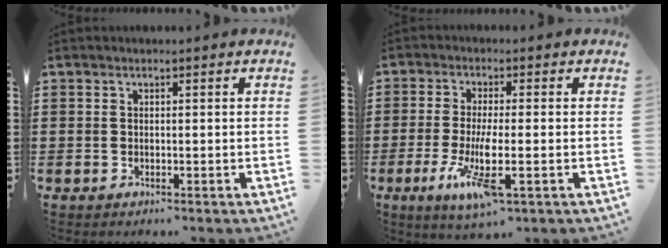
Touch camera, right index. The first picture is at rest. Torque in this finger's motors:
{"motor_torque": [1.85, -0.29, 0.80, 0.16]}